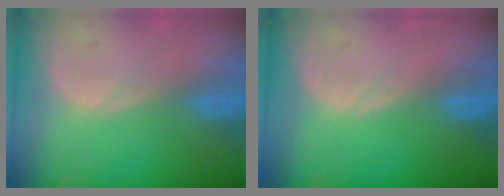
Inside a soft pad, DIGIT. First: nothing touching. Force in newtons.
{"total": 0.0}